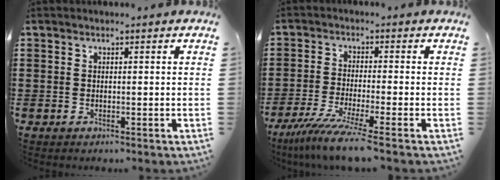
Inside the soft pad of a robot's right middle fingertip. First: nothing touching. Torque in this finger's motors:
{"motor_torque": [2.14, 0.01, 0.25, 0.14]}